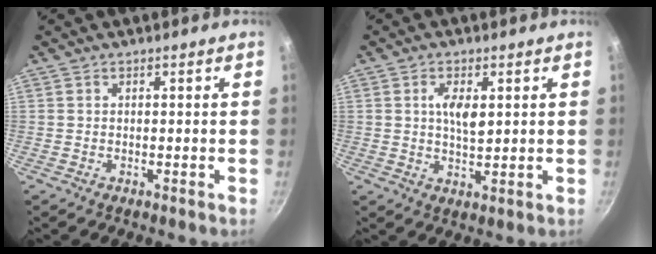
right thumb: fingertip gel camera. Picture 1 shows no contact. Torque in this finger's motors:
{"motor_torque": [0.65, 1.01, 0.31, -0.02, 0.03]}